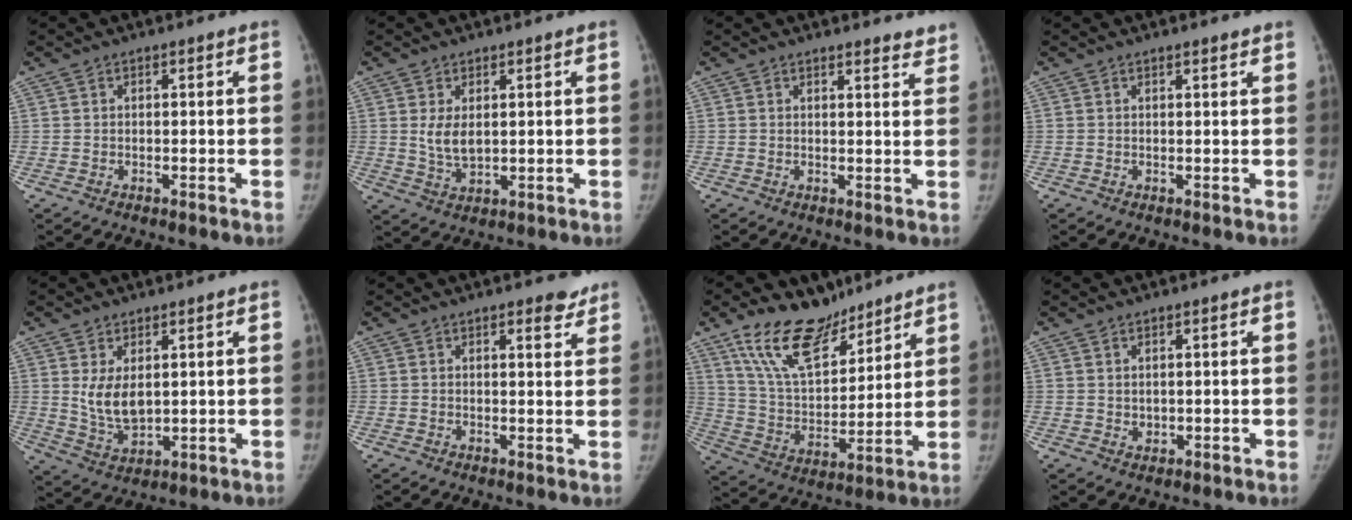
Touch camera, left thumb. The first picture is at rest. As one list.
[{"total": 4.5, "force": [1.0, 2.6, 3.5], "torque": [-0.059, -0.014, 0.028]}, {"total": 4.4, "force": [4.1, 1.0, 1.2], "torque": [0.002, -0.024, 0.039]}, {"total": 1.3, "force": [1.1, 0.2, 0.6], "torque": [-0.005, -0.004, 0.017]}, {"total": 6.9, "force": [1.6, 4.2, 5.3], "torque": [-0.085, -0.020, 0.045]}, {"total": 3.7, "force": [2.7, 1.1, 2.2], "torque": [-0.015, -0.017, 0.033]}, {"total": 17.0, "force": [12.5, 7.9, 8.3], "torque": [-0.113, -0.064, 0.236]}, {"total": 1.4, "force": [0.5, 1.1, 0.7], "torque": [-0.007, -0.008, 0.014]}]